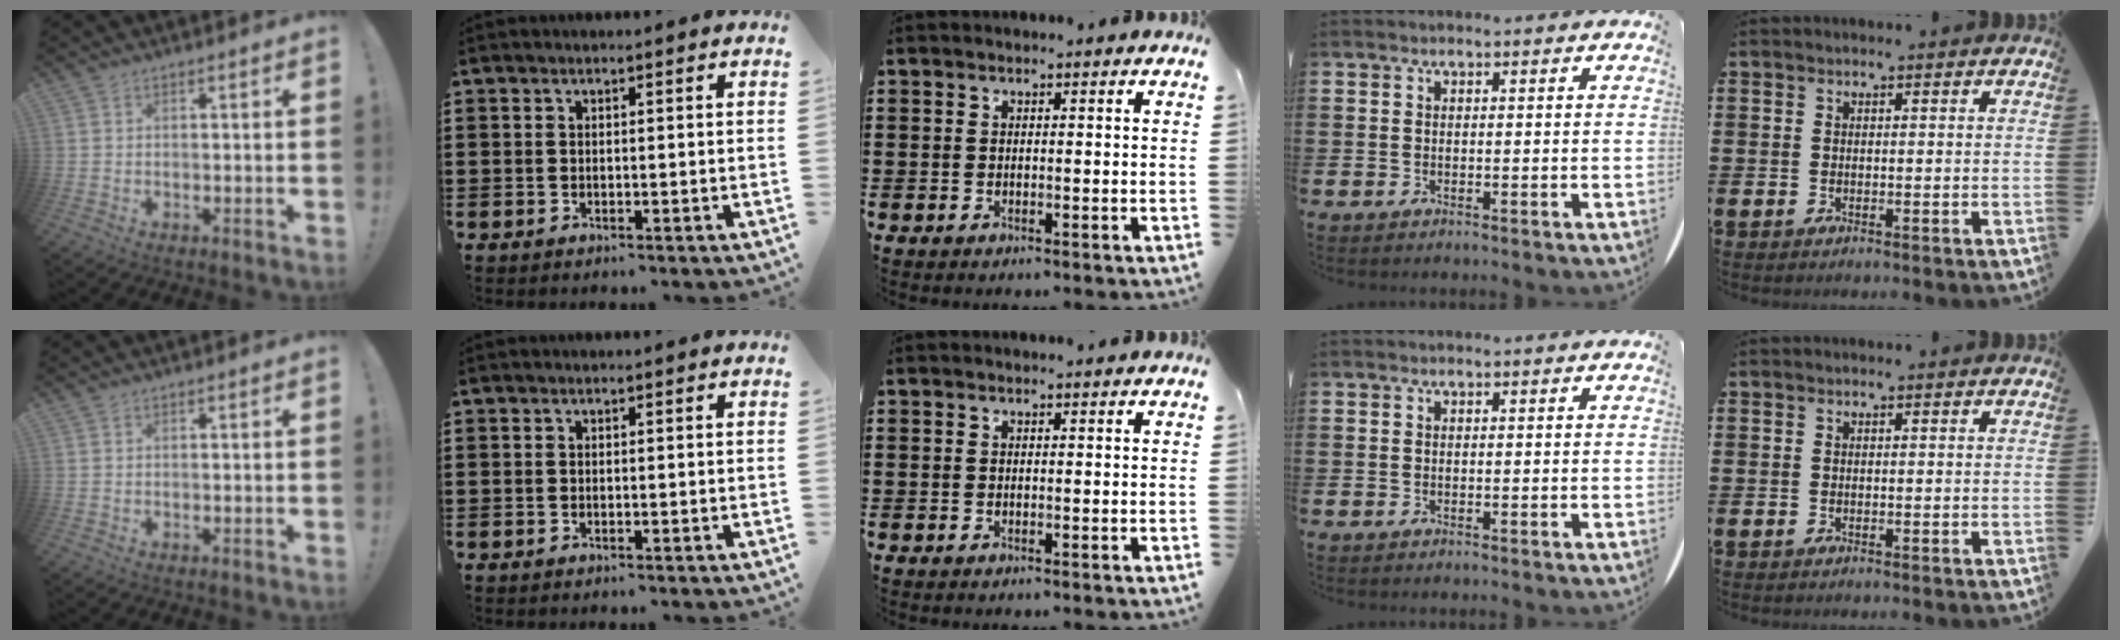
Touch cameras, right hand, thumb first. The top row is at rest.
{}